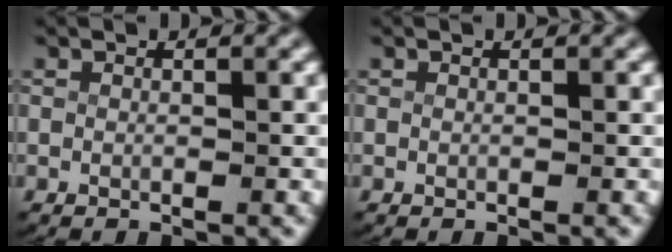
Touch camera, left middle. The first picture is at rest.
{"total": 0.0}